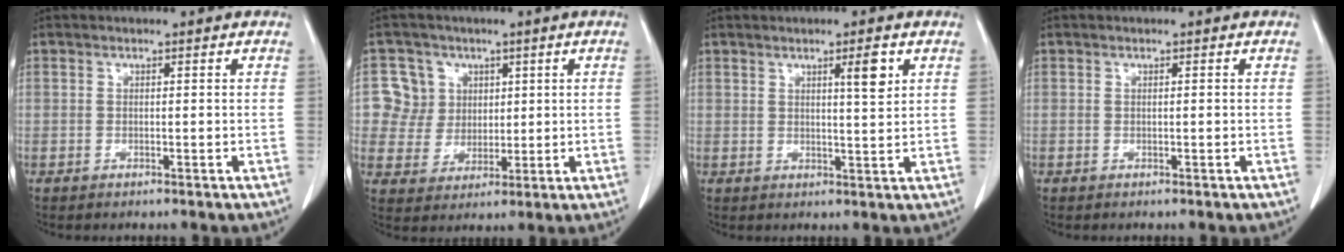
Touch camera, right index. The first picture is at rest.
{"total": 7.2, "force": [2.2, 6.8, 0.5], "torque": [-0.008, 0.017, 0.047]}
{"total": 3.9, "force": [2.0, 0.4, 3.3], "torque": [-0.048, -0.007, 0.031]}
{"total": 0.0}